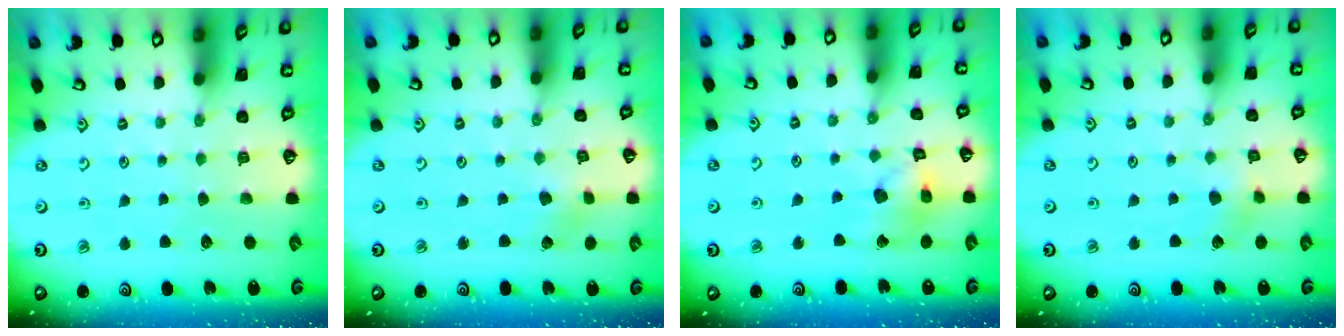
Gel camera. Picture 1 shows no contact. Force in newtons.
{"total": 2.0, "press": 2.0, "slide": 0.3}
{"total": 12.7, "press": 12.5, "slide": 1.8}
{"total": 4.0, "press": 4.0, "slide": 0.2}